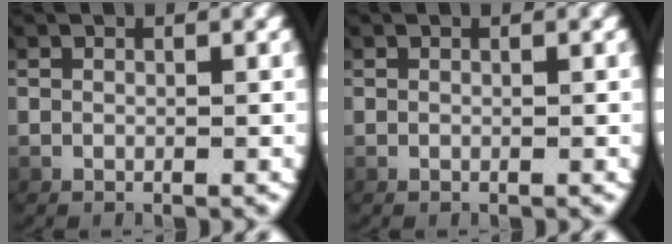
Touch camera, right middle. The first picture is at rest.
{"total": 0.0}